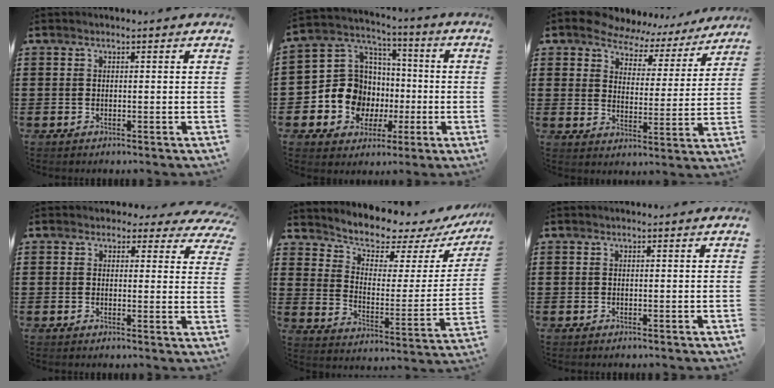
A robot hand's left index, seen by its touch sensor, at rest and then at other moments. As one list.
[{"total": 11.2, "force": [-2.4, 10.2, 3.9], "torque": [-0.126, 0.011, -0.039]}, {"total": 5.6, "force": [5.3, 1.7, 0.5], "torque": [-0.042, -0.028, 0.091]}, {"total": 2.3, "force": [1.8, 1.2, 0.8], "torque": [-0.017, 0.000, 0.030]}, {"total": 4.9, "force": [4.4, 1.8, 1.0], "torque": [-0.042, -0.039, 0.070]}, {"total": 0.0}]